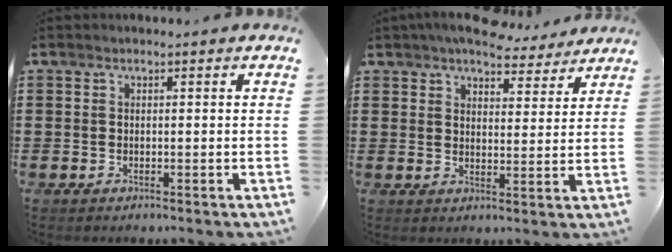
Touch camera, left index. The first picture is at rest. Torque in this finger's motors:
{"motor_torque": [2.00, -0.14, 0.74, 0.15]}